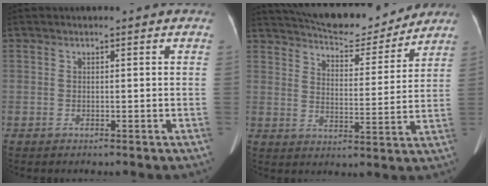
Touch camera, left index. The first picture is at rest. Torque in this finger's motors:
{"motor_torque": [0.76, -1.10, 0.09, 0.02]}